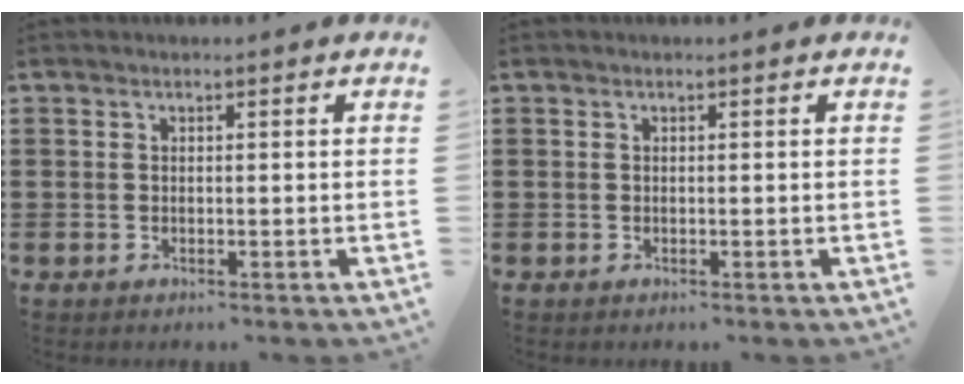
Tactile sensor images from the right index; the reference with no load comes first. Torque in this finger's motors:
{"motor_torque": [-0.04, 0.04, 0.02, 0.00]}